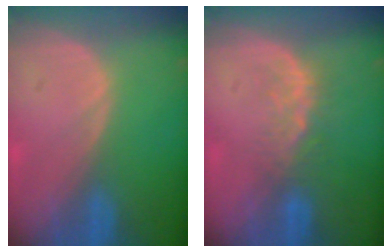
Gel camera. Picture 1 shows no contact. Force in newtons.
{"total": 4.1, "press": 3.5, "slide": 2.1}